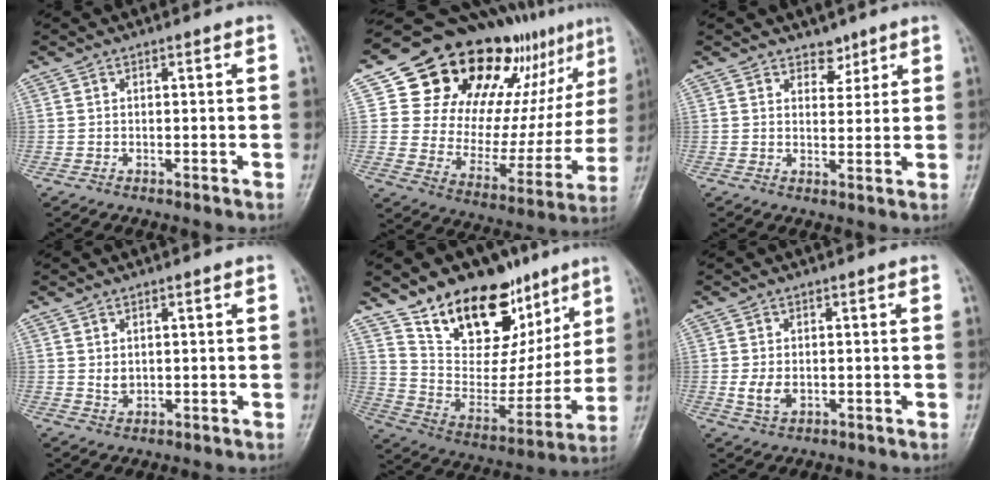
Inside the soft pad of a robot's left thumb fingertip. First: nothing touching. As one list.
[{"total": 28.7, "force": [15.6, 15.6, 18.4], "torque": [-0.214, -0.024, 0.246]}, {"total": 3.2, "force": [2.4, 1.9, 0.9], "torque": [0.008, -0.016, 0.037]}, {"total": 2.6, "force": [0.6, 1.6, 1.9], "torque": [-0.026, -0.005, 0.016]}, {"total": 23.8, "force": [15.1, 13.2, 12.8], "torque": [-0.144, -0.065, 0.257]}, {"total": 3.9, "force": [-0.4, 2.5, 3.0], "torque": [-0.057, -0.003, -0.002]}]